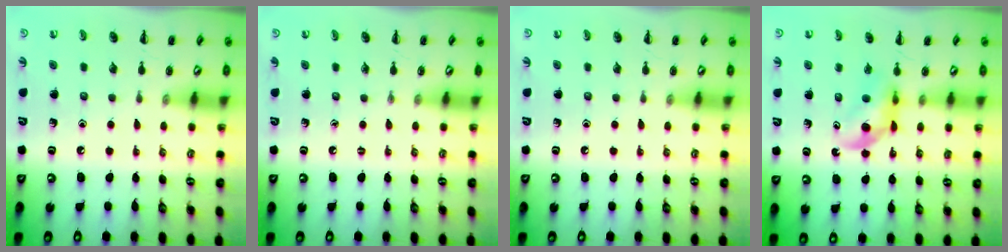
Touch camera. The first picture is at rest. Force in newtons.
{"total": 0.0}
{"total": 0.0}
{"total": 5.0, "press": 4.9, "slide": 0.7}